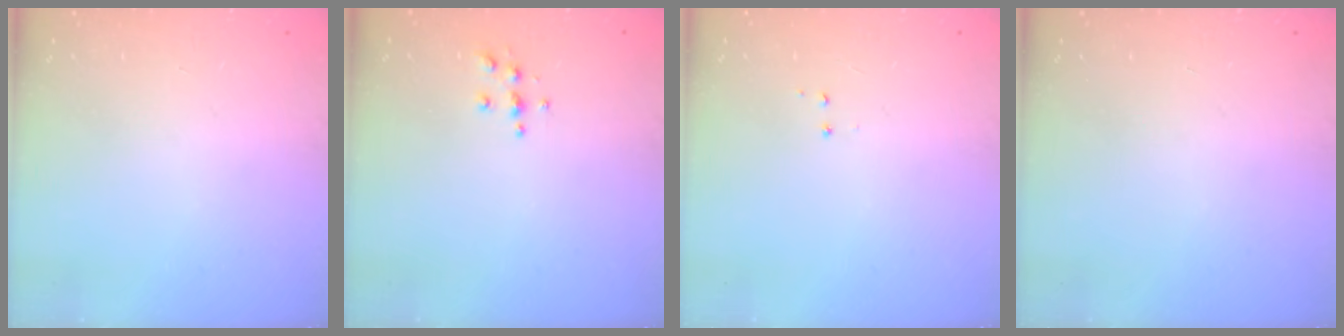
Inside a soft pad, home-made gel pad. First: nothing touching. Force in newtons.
{"total": 4.9, "press": 4.9, "slide": 0.5}
{"total": 3.5, "press": 3.5, "slide": 0.5}
{"total": 0.0}